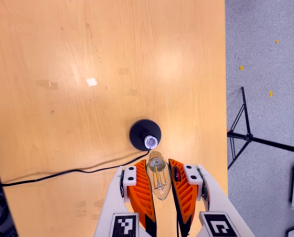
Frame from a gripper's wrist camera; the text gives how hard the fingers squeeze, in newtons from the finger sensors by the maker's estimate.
{"total": 20.8, "left": 24.4, "right": 17.2}